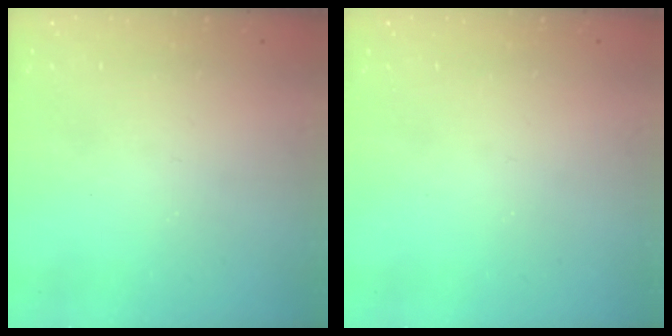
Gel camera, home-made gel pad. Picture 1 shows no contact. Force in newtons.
{"total": 0.0}